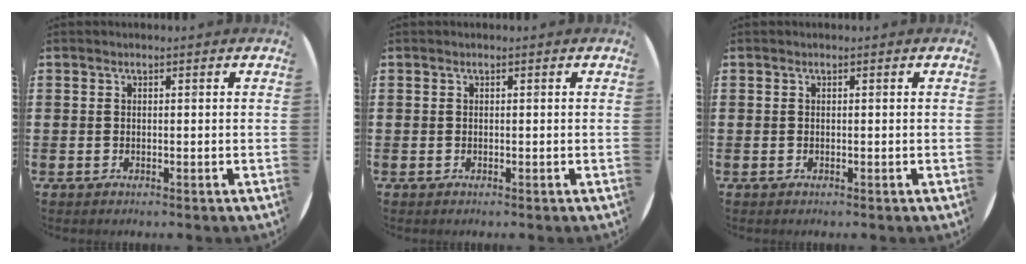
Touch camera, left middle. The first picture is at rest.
{"total": 0.0}
{"total": 0.0}